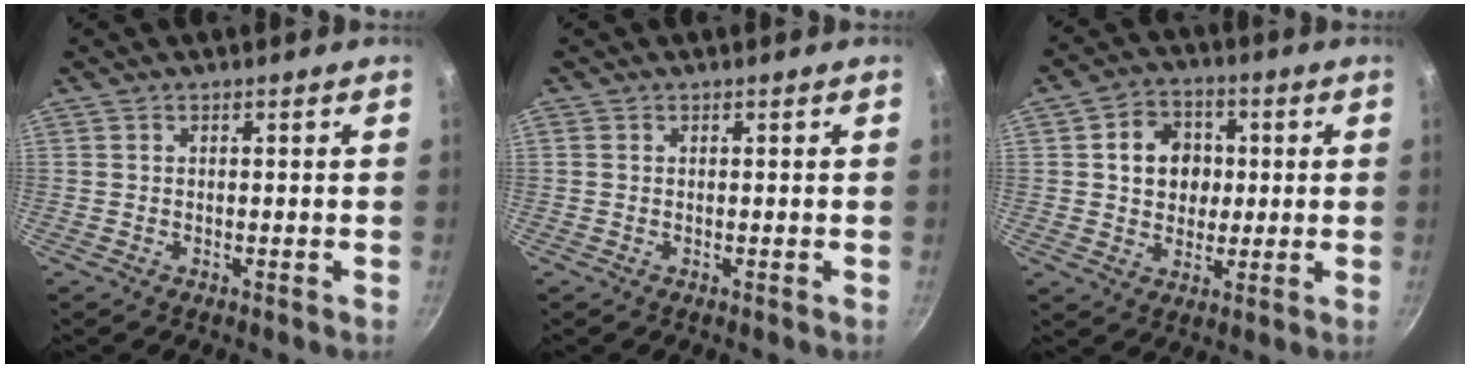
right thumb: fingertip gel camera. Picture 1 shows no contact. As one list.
[{"total": 0.5, "force": [0.1, 0.5, 0.2], "torque": [-0.004, 0.002, -0.001]}, {"total": 9.5, "force": [1.3, 8.1, 4.8], "torque": [-0.040, 0.005, 0.014]}]